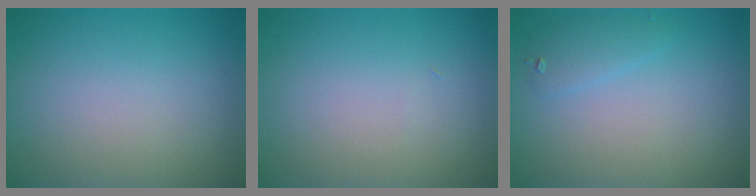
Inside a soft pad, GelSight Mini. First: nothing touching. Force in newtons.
{"total": 0.0}
{"total": 1.4, "press": 1.4, "slide": 0.0}